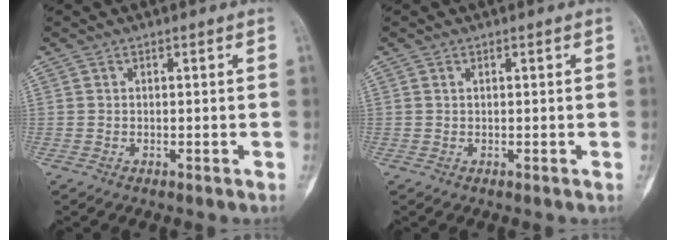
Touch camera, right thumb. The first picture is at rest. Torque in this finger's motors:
{"motor_torque": [-0.24, -0.15, 0.16, -0.09, 0.02]}